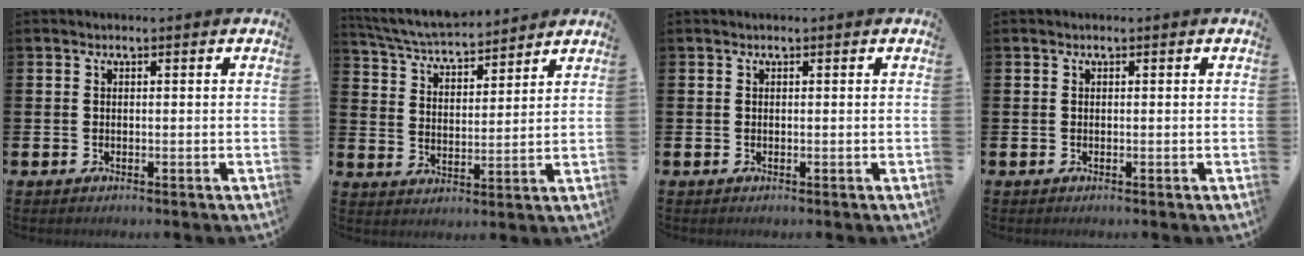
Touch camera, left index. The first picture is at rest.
{"total": 5.6, "force": [5.5, 0.6, 1.1], "torque": [-0.052, -0.036, 0.095]}
{"total": 0.0}
{"total": 0.0}